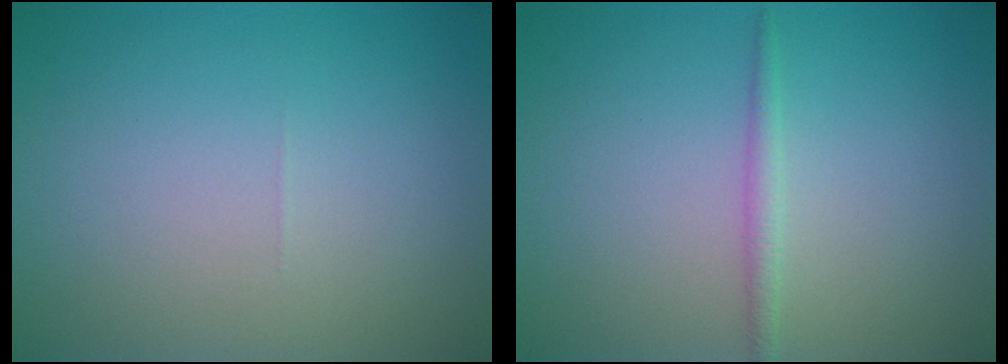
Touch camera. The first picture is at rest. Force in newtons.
{"total": 1.2, "press": 1.2, "slide": 0.1}